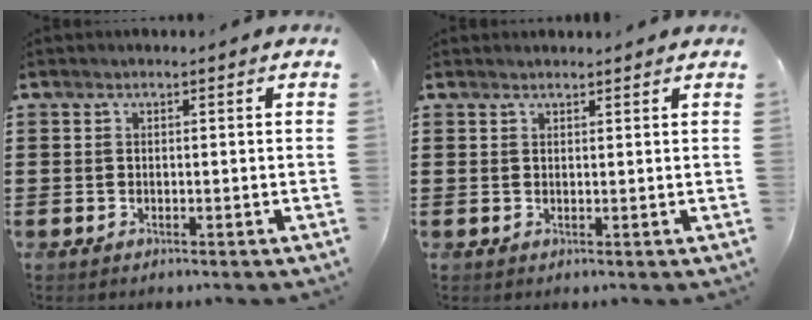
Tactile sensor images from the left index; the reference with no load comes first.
{"total": 1.0, "force": [1.0, 0.1, 0.1], "torque": [-0.004, 0.000, 0.020]}